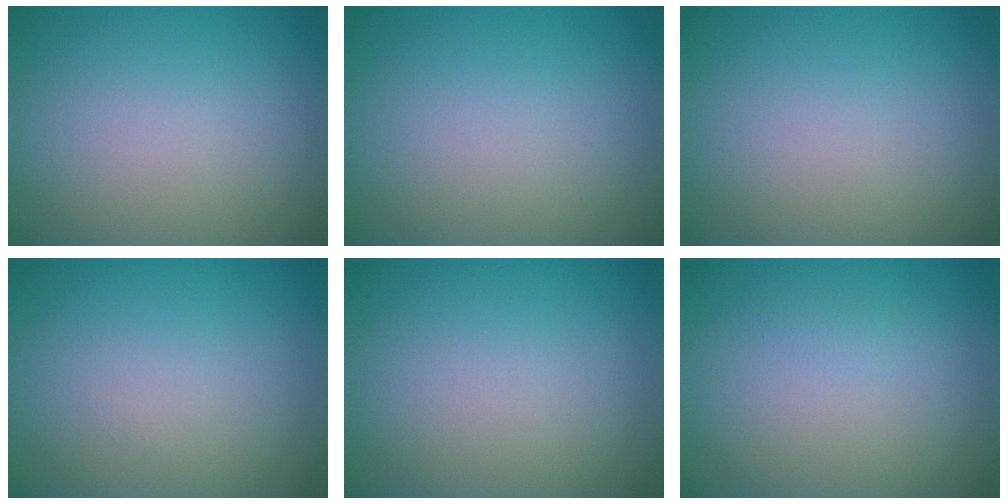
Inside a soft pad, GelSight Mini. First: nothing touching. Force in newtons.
{"total": 0.0}
{"total": 0.0}
{"total": 0.0}
{"total": 0.0}
{"total": 0.6, "press": 0.6, "slide": 0.0}